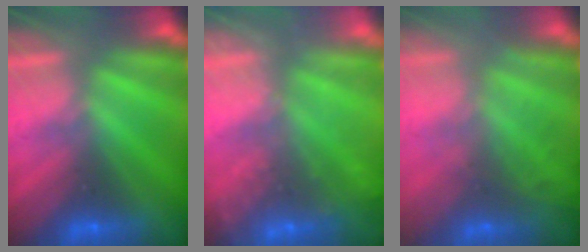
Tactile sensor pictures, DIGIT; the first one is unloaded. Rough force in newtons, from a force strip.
{"total": 2.4}
{"total": 7.2}